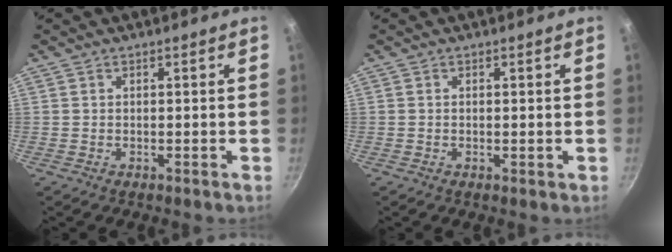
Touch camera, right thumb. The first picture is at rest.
{"total": 0.6, "force": [0.0, 0.3, 0.6], "torque": [-0.008, -0.001, -0.002]}